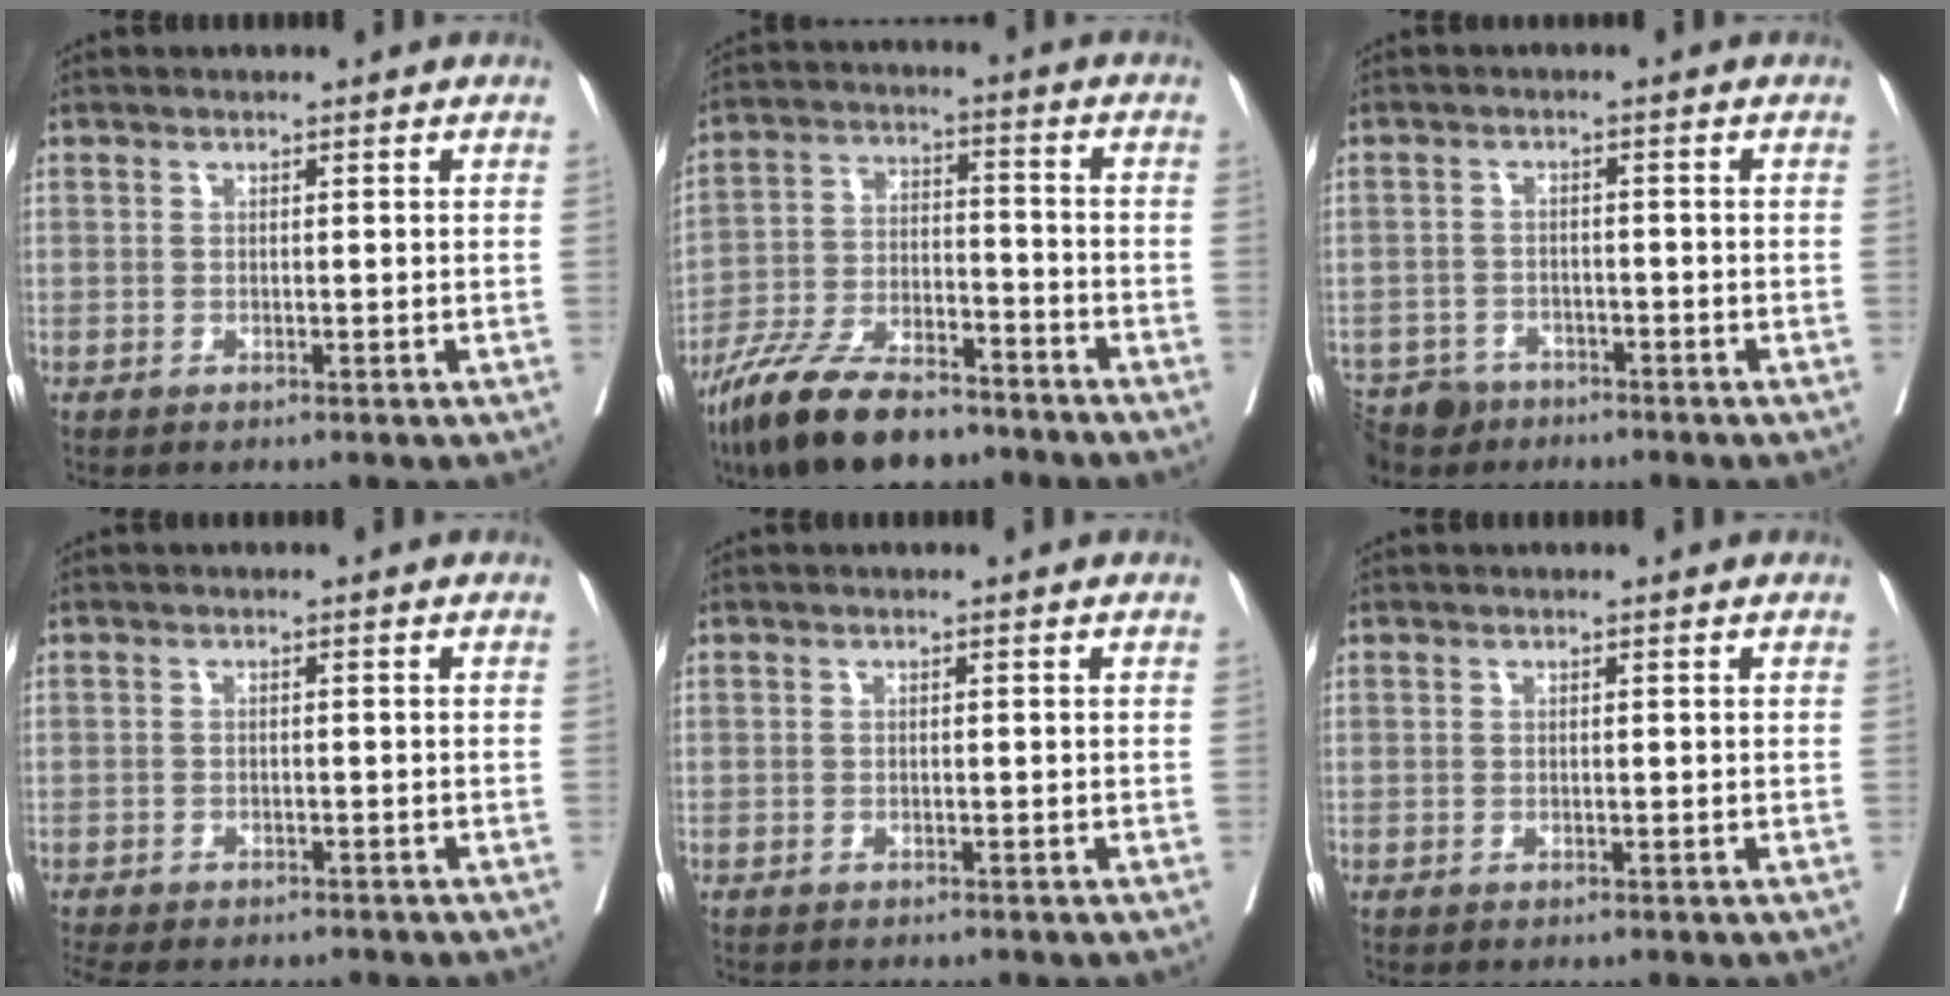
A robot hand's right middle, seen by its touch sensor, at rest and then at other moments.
{"total": 14.2, "force": [-11.2, 4.2, 7.7], "torque": [-0.144, -0.009, -0.203]}
{"total": 6.5, "force": [-5.4, 3.6, 1.0], "torque": [-0.017, -0.005, -0.092]}
{"total": 11.7, "force": [-10.3, 3.4, 4.2], "torque": [-0.082, -0.009, -0.132]}
{"total": 4.1, "force": [-3.7, 0.9, 1.5], "torque": [-0.019, -0.005, -0.046]}
{"total": 1.3, "force": [-1.2, 0.3, 0.4], "torque": [-0.008, -0.002, -0.016]}